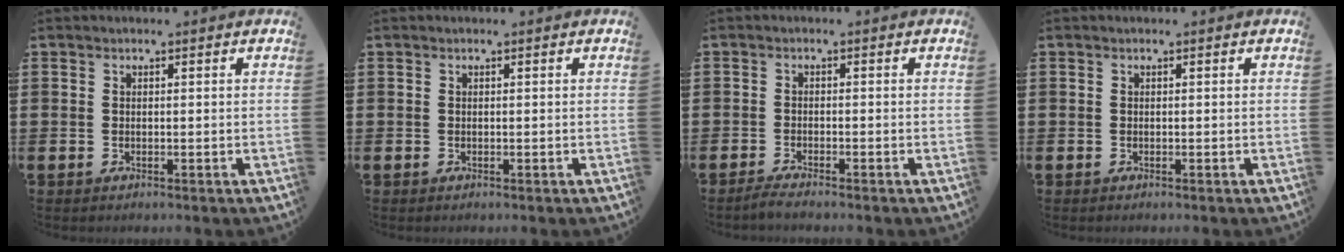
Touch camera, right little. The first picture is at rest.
{"total": 0.0}
{"total": 1.3, "force": [-1.1, 0.0, 0.7], "torque": [-0.011, -0.001, -0.021]}
{"total": 0.0}